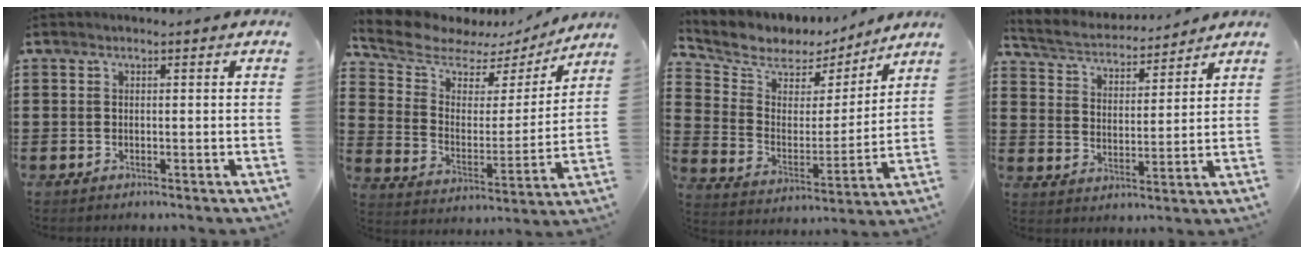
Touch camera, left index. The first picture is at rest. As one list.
[{"total": 7.4, "force": [6.2, 3.4, 2.1], "torque": [-0.082, -0.036, 0.108]}, {"total": 6.3, "force": [5.3, 3.3, 0.6], "torque": [-0.057, -0.039, 0.090]}, {"total": 4.5, "force": [4.4, 0.4, 0.5], "torque": [-0.036, -0.030, 0.073]}]